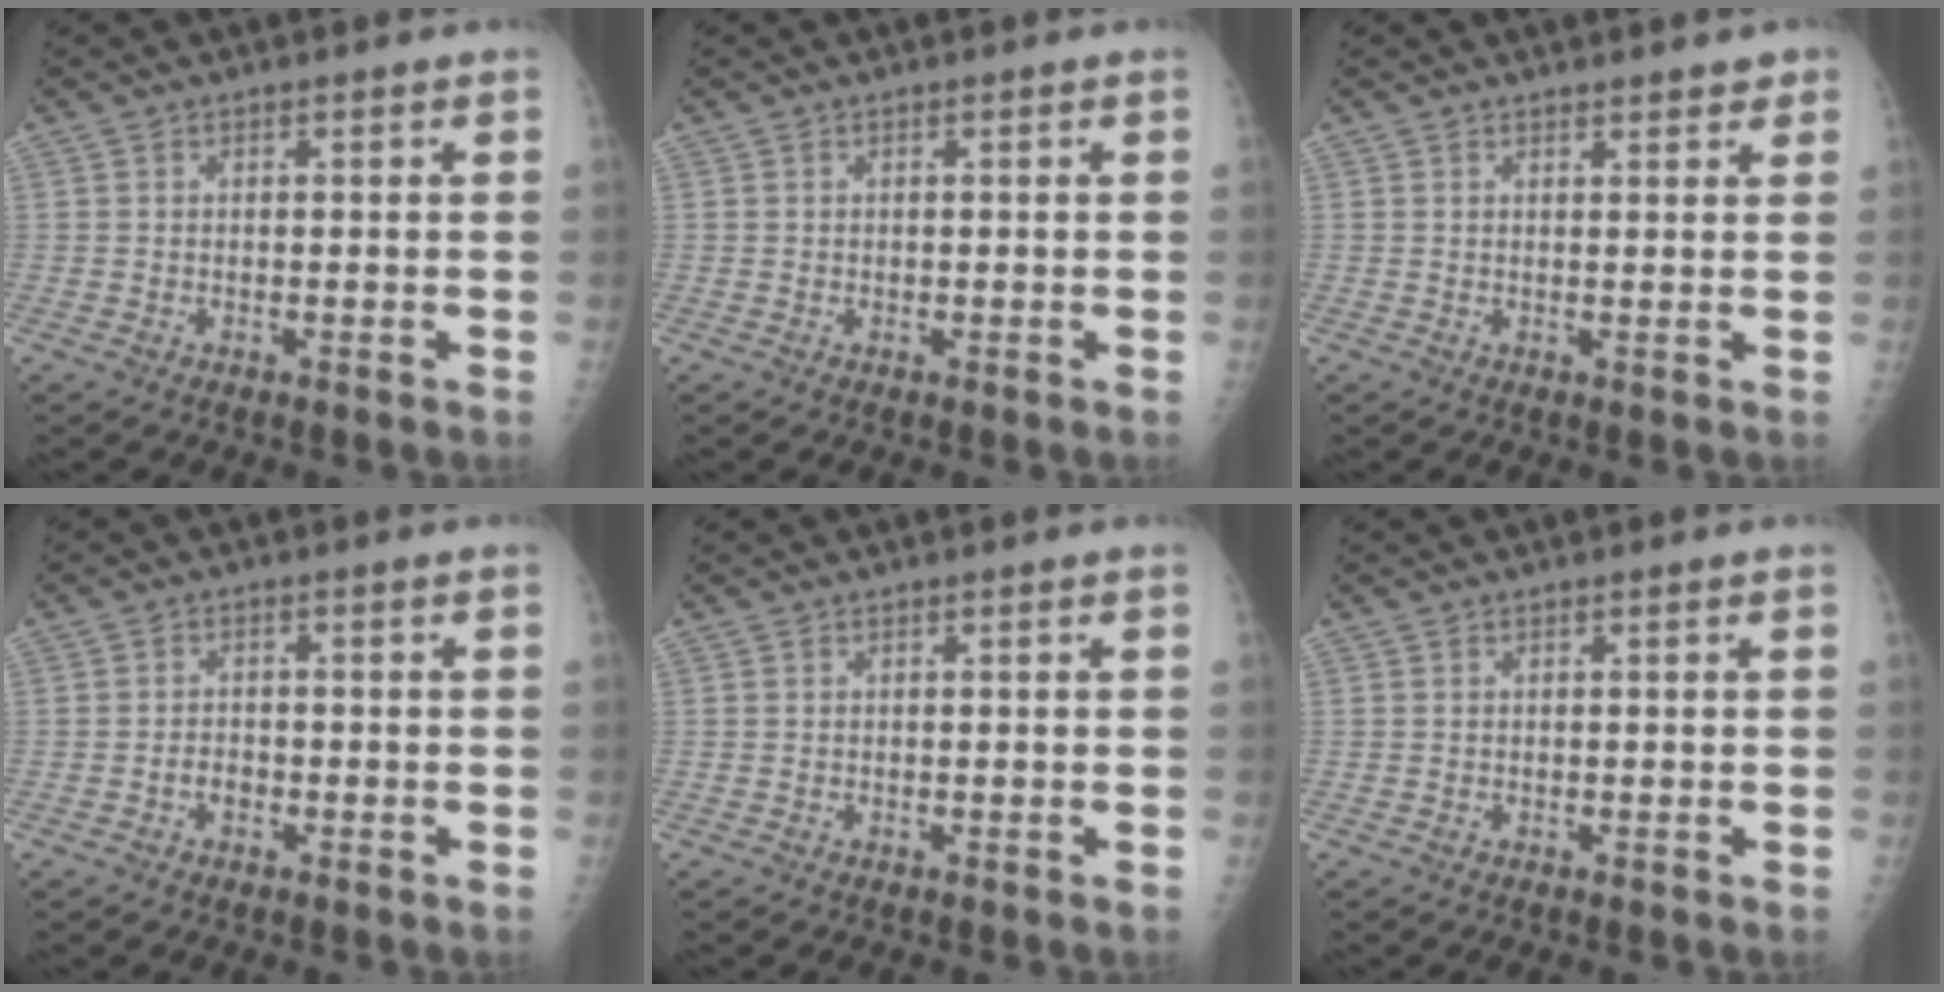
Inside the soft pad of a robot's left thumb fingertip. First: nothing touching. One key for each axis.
{"total": 0.0}
{"total": 2.3, "fx": 1.9, "fy": 0.8, "fz": 1.0, "tx": 0.002, "ty": -0.006, "tz": 0.021}
{"total": 2.1, "fx": -1.0, "fy": 1.5, "fz": 1.1, "tx": -0.010, "ty": 0.009, "tz": -0.019}
{"total": 0.0}
{"total": 0.0}